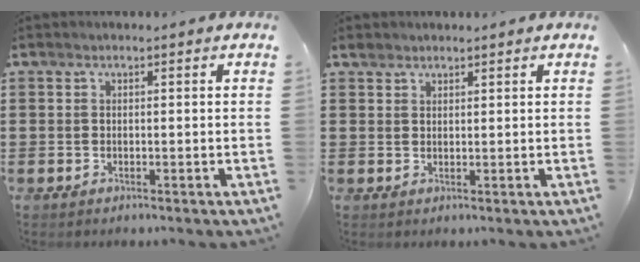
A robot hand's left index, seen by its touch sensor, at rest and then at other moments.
{"total": 1.5, "force": [1.4, 0.7, 0.1], "torque": [-0.005, 0.002, 0.028]}